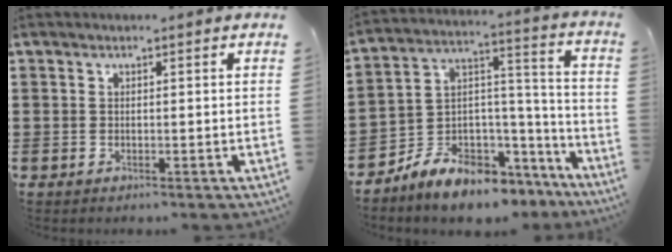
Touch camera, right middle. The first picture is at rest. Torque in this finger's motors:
{"motor_torque": [2.14, 0.00, 0.38, 0.21]}